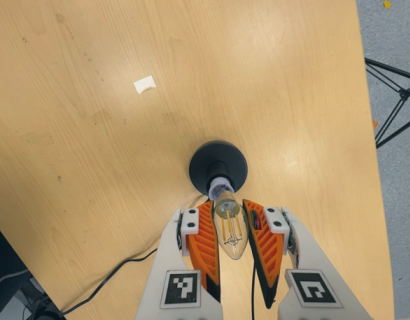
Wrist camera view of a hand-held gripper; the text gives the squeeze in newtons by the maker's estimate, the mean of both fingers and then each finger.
{"total": 20.3, "left": 21.8, "right": 18.7}